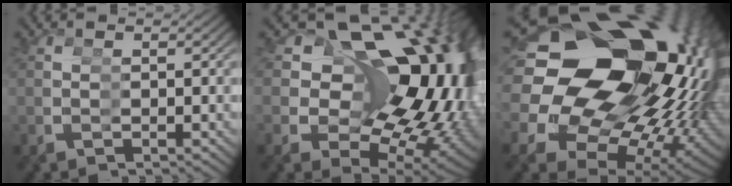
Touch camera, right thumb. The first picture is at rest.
{"total": 23.3, "force": [1.4, 15.4, 17.4], "torque": [-0.241, -0.035, 0.037]}
{"total": 33.8, "force": [1.1, 23.4, 24.3], "torque": [-0.365, -0.064, 0.027]}